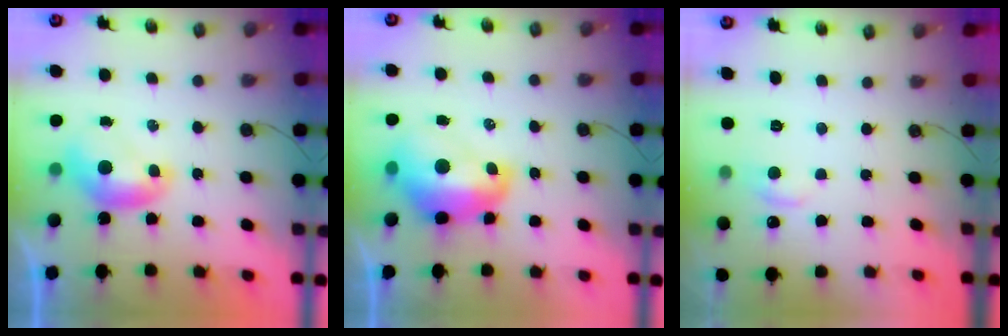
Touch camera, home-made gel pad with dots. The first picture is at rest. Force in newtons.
{"total": 6.0, "press": 5.9, "slide": 1.1}
{"total": 1.1, "press": 0.6, "slide": 0.9}